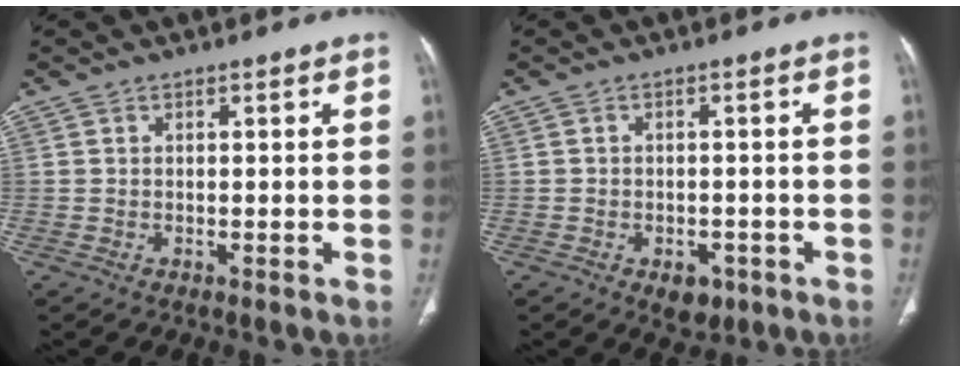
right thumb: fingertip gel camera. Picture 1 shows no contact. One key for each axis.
{"total": 4.1, "fx": -2.1, "fy": 2.7, "fz": 2.3, "tx": -0.015, "ty": 0.007, "tz": -0.019}